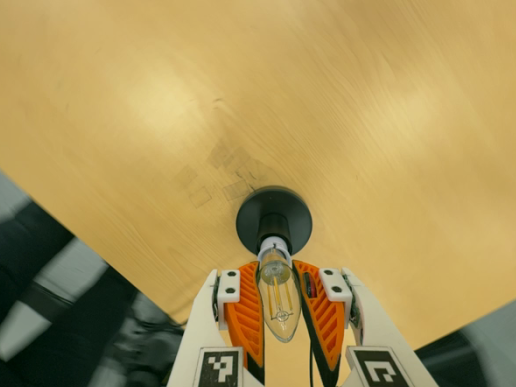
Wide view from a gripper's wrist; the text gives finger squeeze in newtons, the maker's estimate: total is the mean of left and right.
{"total": 21.6, "left": 21.0, "right": 22.1}